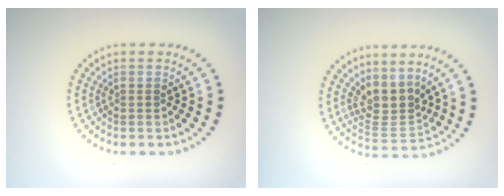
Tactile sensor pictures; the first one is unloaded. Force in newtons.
{"total": 3.2, "press": 2.4, "slide": 2.1}